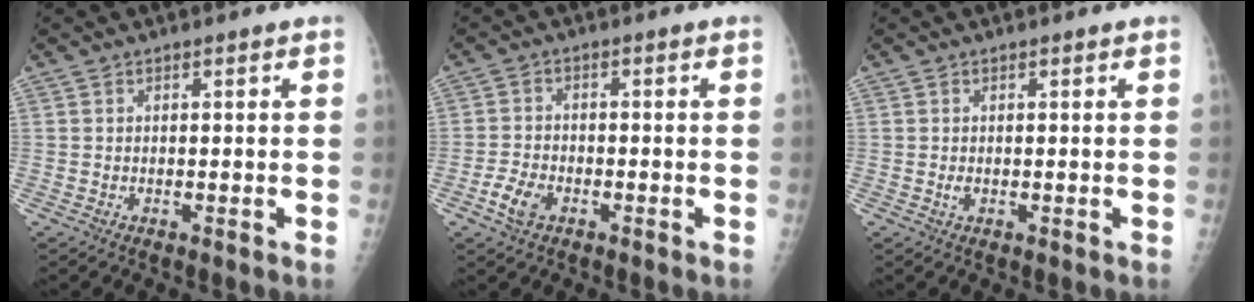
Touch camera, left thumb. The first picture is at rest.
{"total": 4.6, "force": [-2.3, 2.8, 2.8], "torque": [-0.055, 0.009, -0.044]}
{"total": 1.0, "force": [0.0, 0.7, 0.7], "torque": [-0.011, -0.001, 0.001]}